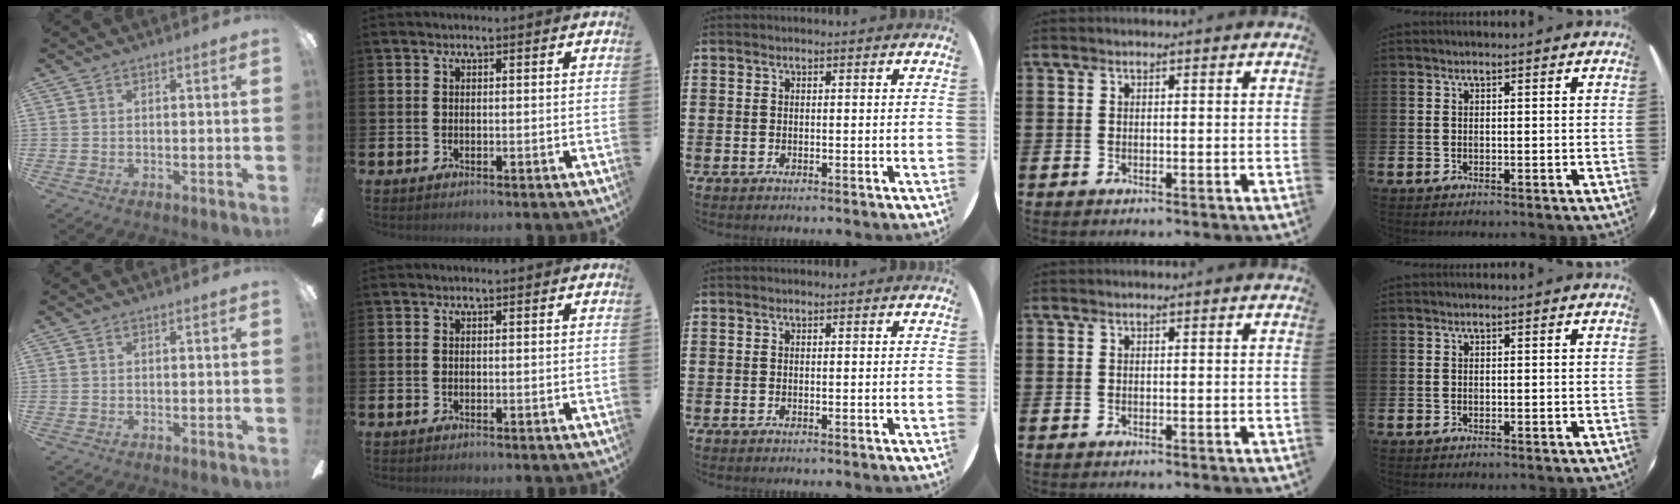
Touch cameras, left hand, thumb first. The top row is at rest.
{}